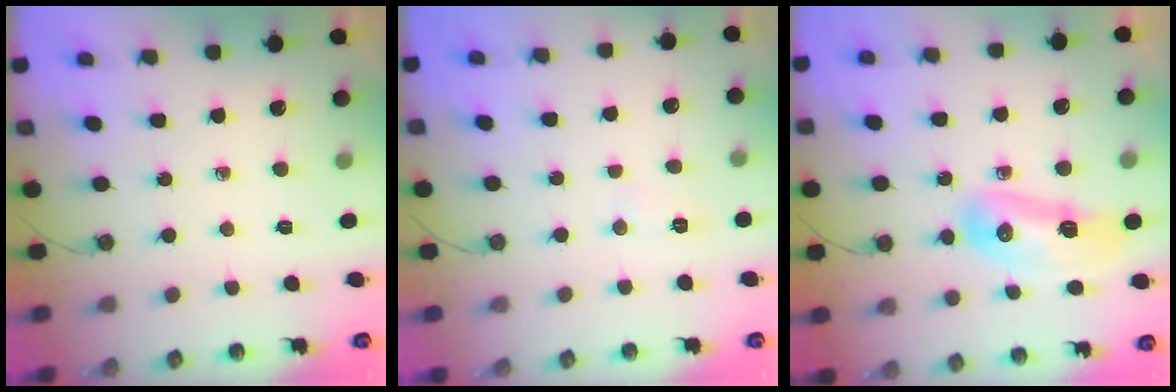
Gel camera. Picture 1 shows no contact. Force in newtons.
{"total": 5.4, "press": 5.2, "slide": 1.2}
{"total": 9.8, "press": 9.8, "slide": 1.1}